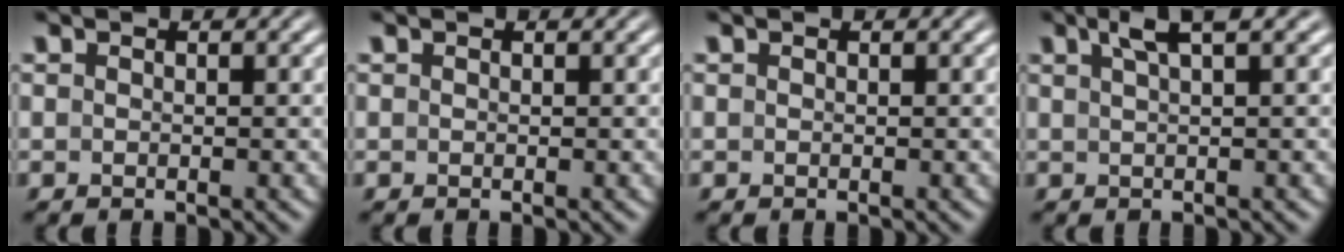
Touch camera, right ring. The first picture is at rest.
{"total": 0.0}
{"total": 0.0}
{"total": 3.2, "force": [2.0, -0.2, 2.4], "torque": [-0.031, 0.015, 0.032]}